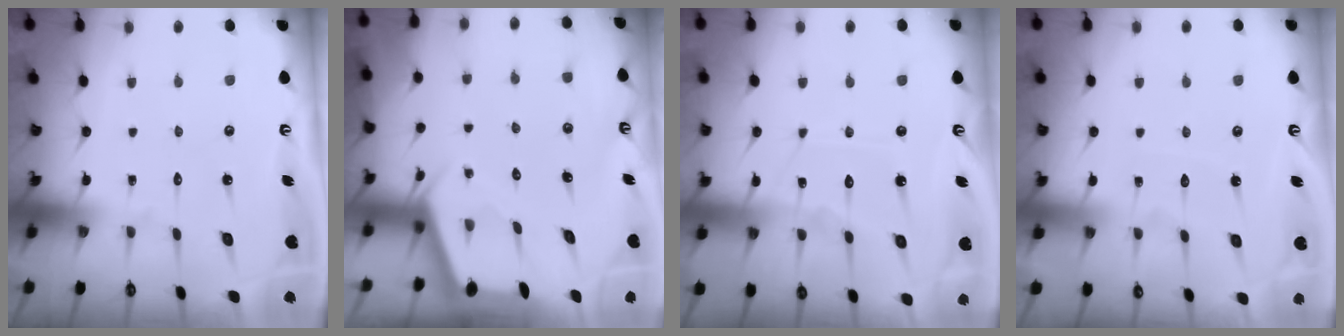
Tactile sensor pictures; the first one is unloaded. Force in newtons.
{"total": 2.3, "press": 2.3, "slide": 0.3}
{"total": 10.8, "press": 10.7, "slide": 1.1}
{"total": 3.7, "press": 3.6, "slide": 0.5}